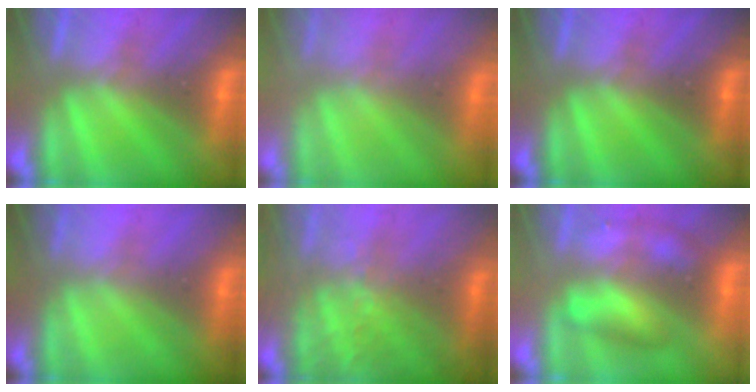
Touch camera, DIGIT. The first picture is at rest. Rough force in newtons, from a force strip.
{"total": 5.6}
{"total": 0.0}
{"total": 2.4}
{"total": 7.6}
{"total": 2.5}